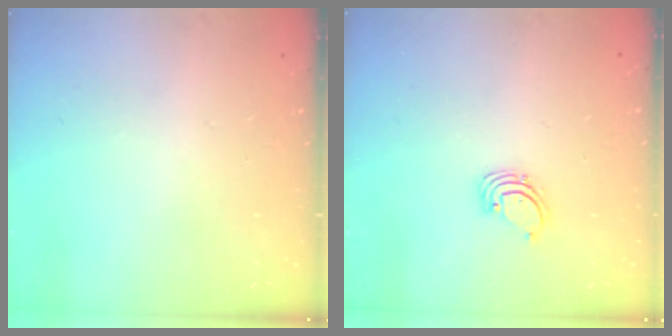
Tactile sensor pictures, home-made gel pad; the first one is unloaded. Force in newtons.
{"total": 1.4, "press": 1.4, "slide": 0.1}